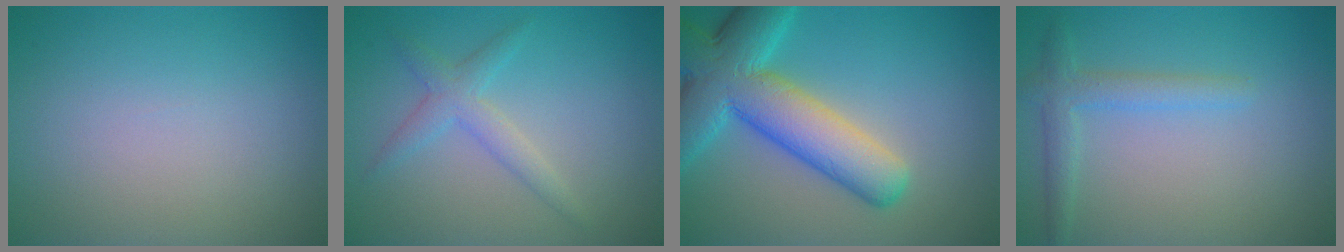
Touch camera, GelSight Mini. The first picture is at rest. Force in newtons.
{"total": 2.4, "press": 2.4, "slide": 0.2}
{"total": 9.9, "press": 9.9, "slide": 0.6}
{"total": 2.4, "press": 2.4, "slide": 0.0}